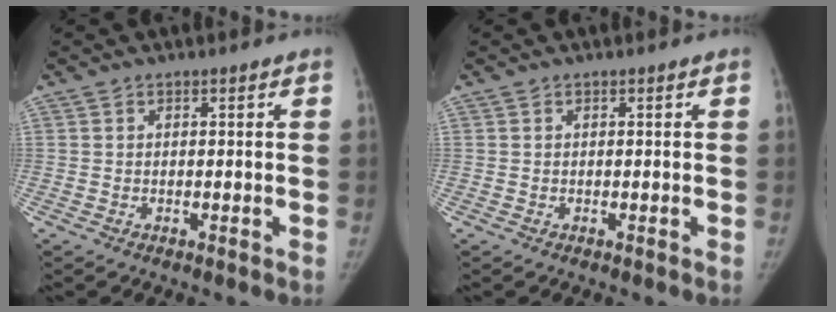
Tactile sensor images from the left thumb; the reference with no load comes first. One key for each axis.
{"total": 0.0}